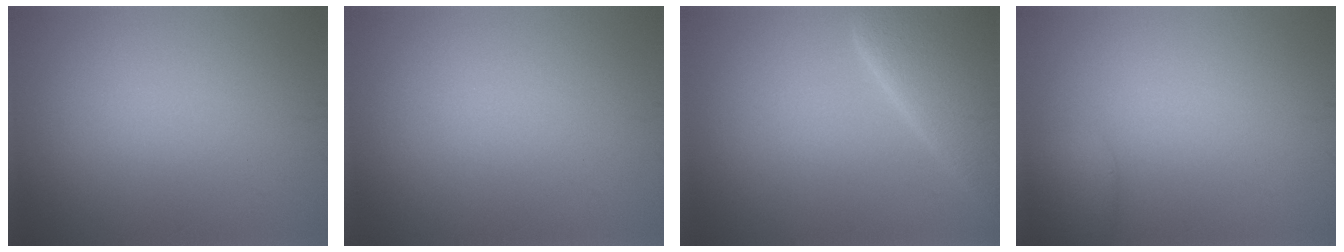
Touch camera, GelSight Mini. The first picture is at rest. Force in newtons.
{"total": 0.0}
{"total": 8.0, "press": 8.0, "slide": 0.7}
{"total": 1.7, "press": 1.7, "slide": 0.1}